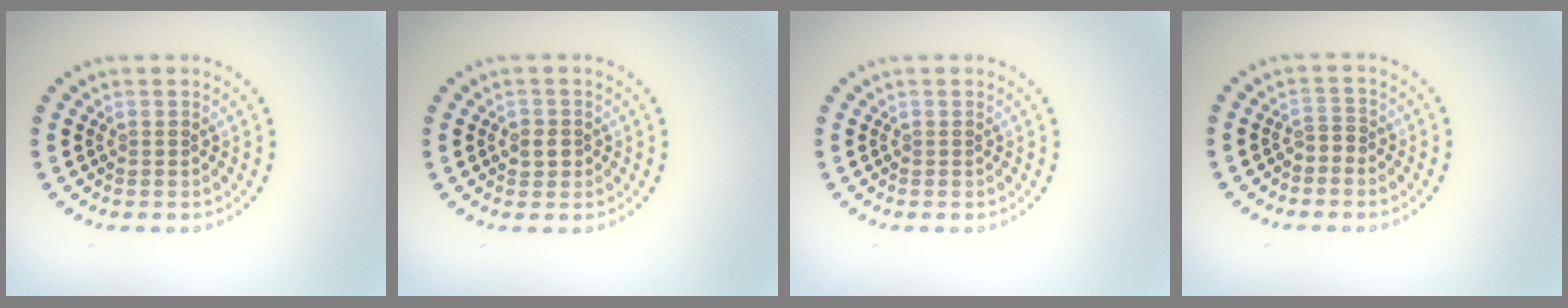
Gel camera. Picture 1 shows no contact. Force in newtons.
{"total": 1.4, "press": 1.4, "slide": 0.4}
{"total": 0.0}
{"total": 1.1, "press": 0.8, "slide": 0.7}